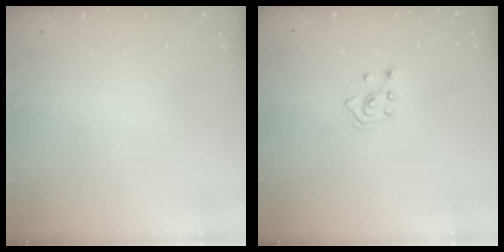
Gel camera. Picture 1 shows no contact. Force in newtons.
{"total": 3.6, "press": 3.5, "slide": 0.7}